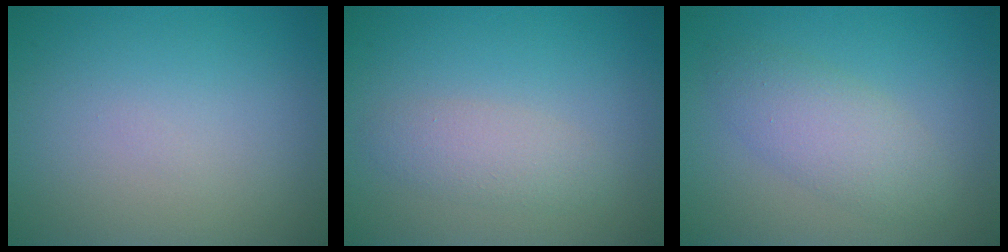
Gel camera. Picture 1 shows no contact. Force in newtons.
{"total": 2.2, "press": 2.2, "slide": 0.1}
{"total": 3.4, "press": 3.4, "slide": 0.2}